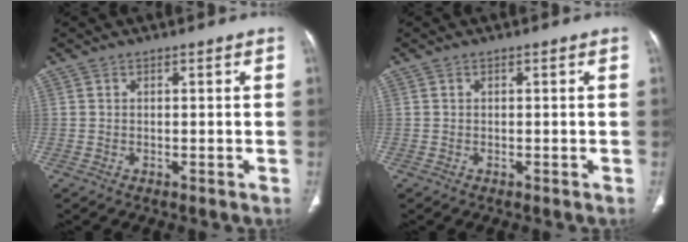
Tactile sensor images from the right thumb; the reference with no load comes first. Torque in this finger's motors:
{"motor_torque": [-0.31, 0.01, -0.26, 0.11, 0.04]}